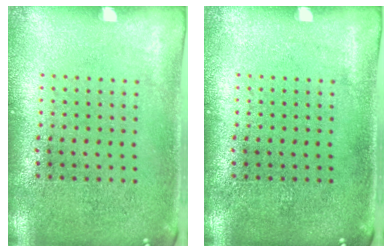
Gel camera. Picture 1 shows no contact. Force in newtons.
{"total": 0.0}